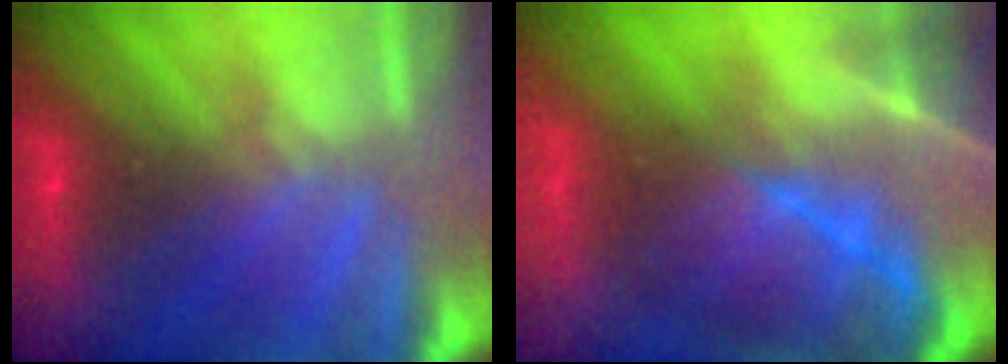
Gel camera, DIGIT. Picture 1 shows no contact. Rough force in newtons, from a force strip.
{"total": 7.7}